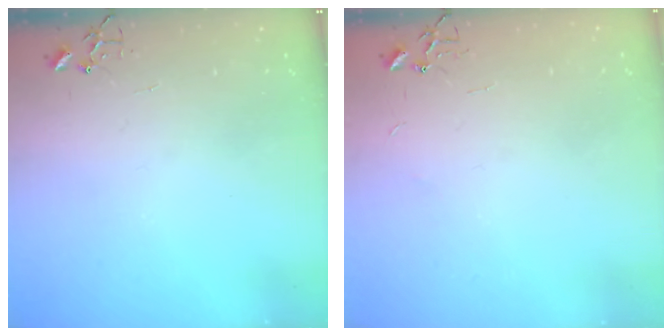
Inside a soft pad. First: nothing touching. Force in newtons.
{"total": 2.4, "press": 2.4, "slide": 0.3}